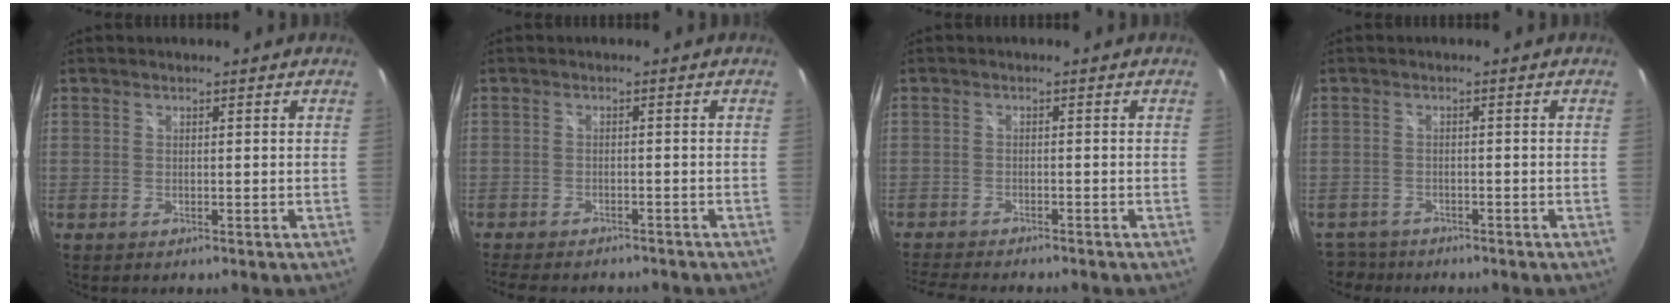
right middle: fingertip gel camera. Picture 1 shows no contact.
{"total": 9.7, "force": [-8.4, 2.8, 4.1], "torque": [-0.093, -0.021, -0.124]}
{"total": 8.0, "force": [-7.3, 1.0, 3.1], "torque": [-0.081, -0.021, -0.121]}
{"total": 5.5, "force": [-4.7, 2.9, 0.8], "torque": [-0.035, -0.007, -0.080]}